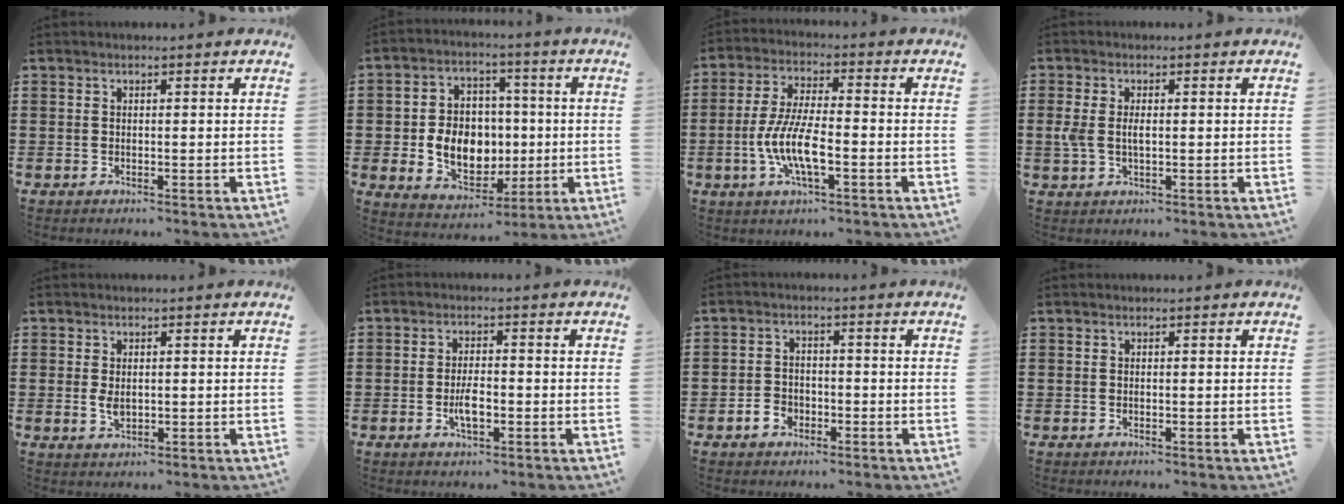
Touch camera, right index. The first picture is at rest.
{"total": 8.8, "force": [-0.6, 7.2, 5.1], "torque": [-0.092, 0.012, -0.010]}
{"total": 8.5, "force": [-2.7, 2.4, 7.7], "torque": [-0.176, -0.014, -0.056]}
{"total": 3.3, "force": [0.1, 1.7, 2.8], "torque": [-0.078, -0.002, -0.007]}
{"total": 2.2, "force": [0.1, 1.1, 1.8], "torque": [-0.037, 0.003, 0.002]}
{"total": 3.8, "force": [-1.1, 1.1, 3.5], "torque": [-0.075, -0.007, -0.022]}
{"total": 3.0, "force": [-1.6, 2.3, 1.0], "torque": [-0.024, 0.005, -0.034]}
{"total": 0.0}